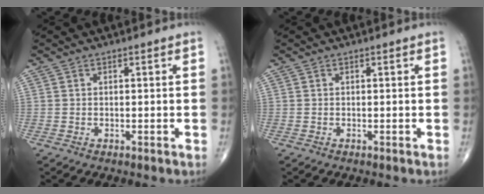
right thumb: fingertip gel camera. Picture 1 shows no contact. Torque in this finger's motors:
{"motor_torque": [0.00, 0.00, -0.12, -0.07, 0.00]}